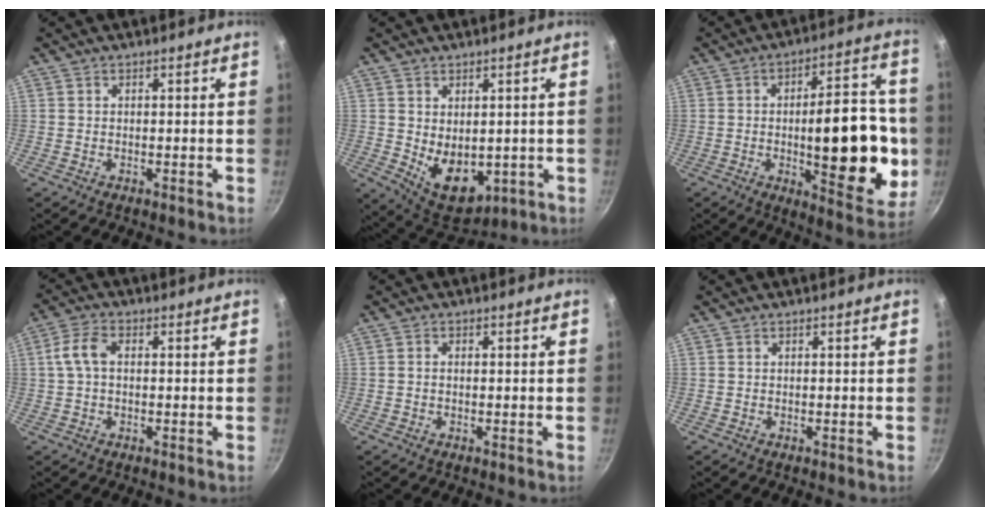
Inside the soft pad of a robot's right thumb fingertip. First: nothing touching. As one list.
[{"total": 10.0, "force": [-0.3, 6.7, 7.3], "torque": [-0.083, -0.023, 0.019]}, {"total": 23.2, "force": [-2.8, 9.2, 21.1], "torque": [-0.241, 0.007, -0.036]}, {"total": 5.1, "force": [0.5, 2.8, 4.1], "torque": [-0.093, 0.016, 0.005]}, {"total": 1.0, "force": [-0.1, 0.7, 0.7], "torque": [-0.012, 0.004, -0.003]}, {"total": 0.0}]